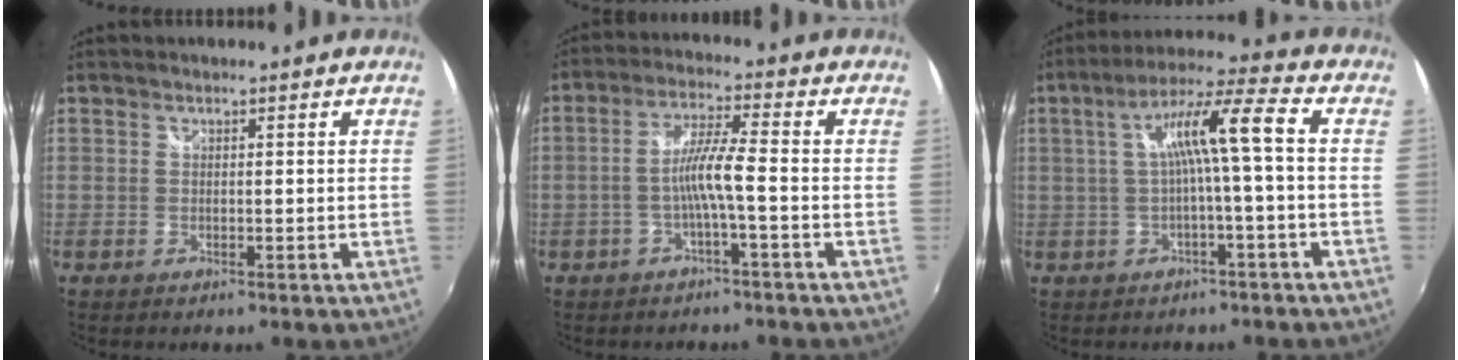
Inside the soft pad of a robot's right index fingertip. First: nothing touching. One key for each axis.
{"total": 5.6, "fx": -2.0, "fy": -0.4, "fz": 5.2, "tx": -0.110, "ty": 0.007, "tz": -0.034}
{"total": 8.7, "fx": -0.5, "fy": -0.2, "fz": 8.7, "tx": -0.166, "ty": 0.021, "tz": 0.001}